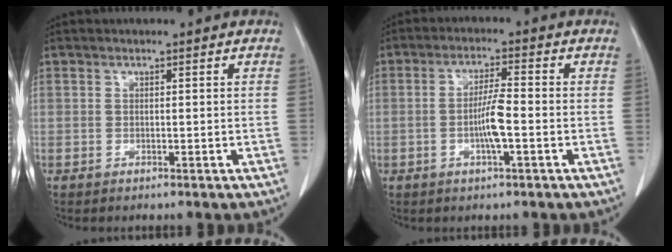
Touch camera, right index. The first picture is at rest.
{"total": 5.2, "force": [-1.2, 0.4, 5.1], "torque": [-0.100, 0.001, -0.019]}